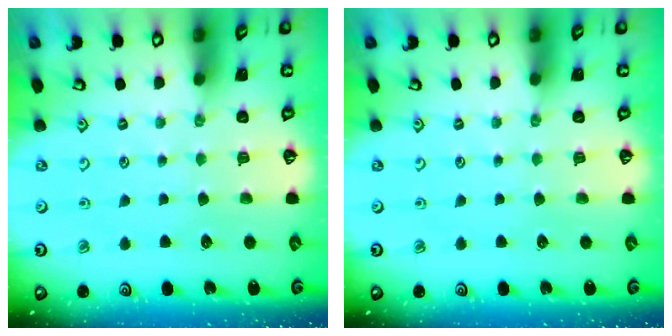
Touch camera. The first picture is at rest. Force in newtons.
{"total": 0.0}